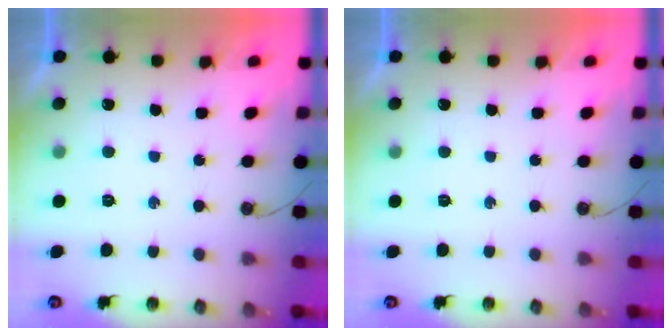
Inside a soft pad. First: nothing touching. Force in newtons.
{"total": 0.0}